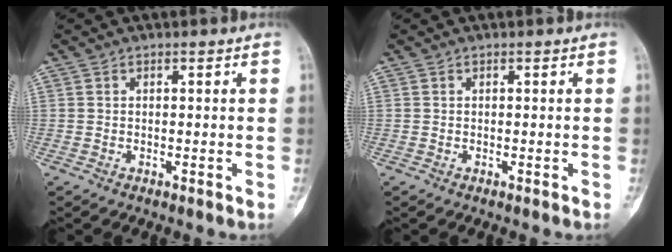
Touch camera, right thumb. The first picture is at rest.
{"total": 0.0}